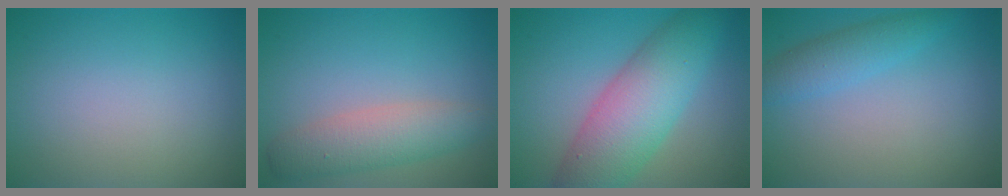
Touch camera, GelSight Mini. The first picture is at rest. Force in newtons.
{"total": 4.1, "press": 4.1, "slide": 0.2}
{"total": 8.1, "press": 8.0, "slide": 0.2}
{"total": 2.7, "press": 2.7, "slide": 0.0}